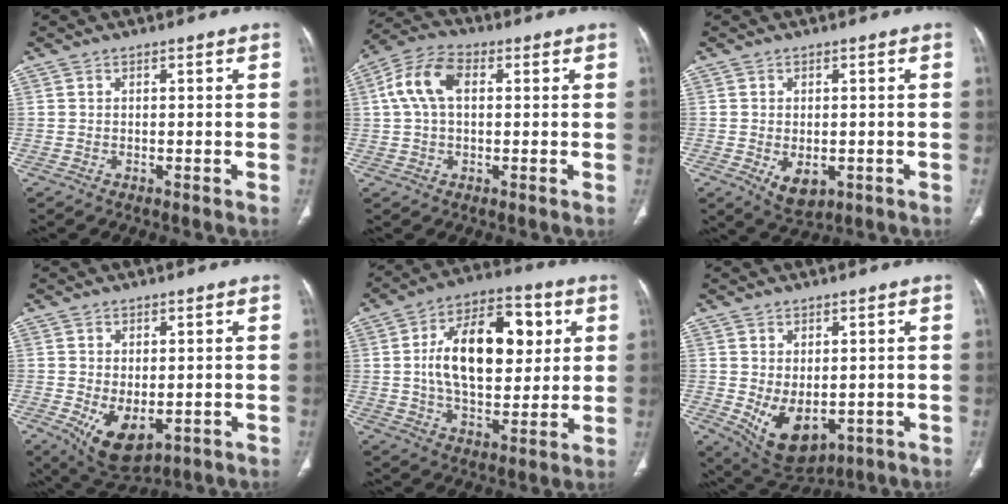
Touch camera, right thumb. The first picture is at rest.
{"total": 9.1, "force": [1.8, 5.5, 7.1], "torque": [-0.149, 0.027, 0.029]}
{"total": 5.3, "force": [-1.4, 3.4, 3.8], "torque": [-0.055, -0.004, -0.007]}
{"total": 8.7, "force": [-2.0, 5.0, 6.8], "torque": [-0.106, -0.013, -0.011]}
{"total": 19.8, "force": [3.8, 11.2, 15.9], "torque": [-0.226, 0.005, 0.059]}
{"total": 9.7, "force": [-1.5, 6.0, 7.5], "torque": [-0.111, -0.009, 0.004]}